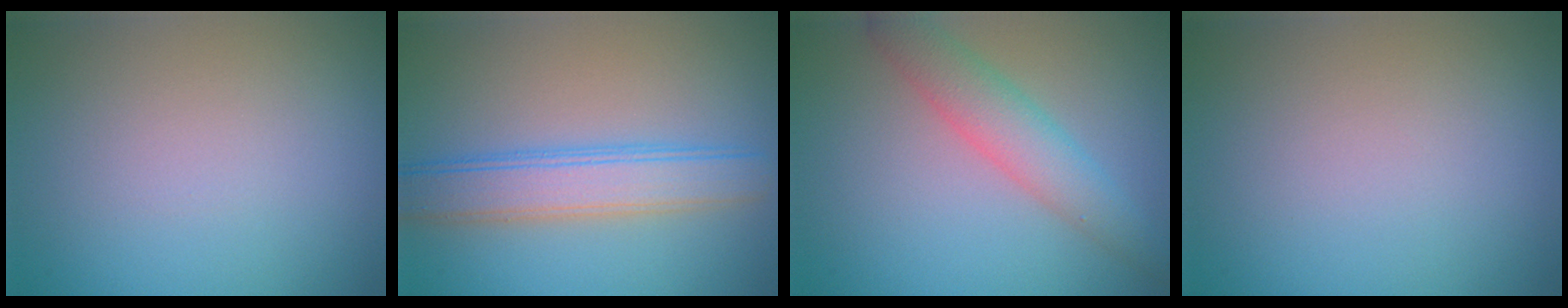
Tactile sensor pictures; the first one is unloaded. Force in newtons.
{"total": 4.6, "press": 4.6, "slide": 0.1}
{"total": 3.8, "press": 3.8, "slide": 0.1}
{"total": 0.0}